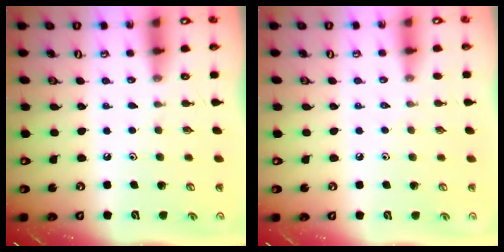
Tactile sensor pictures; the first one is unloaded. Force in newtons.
{"total": 0.0}